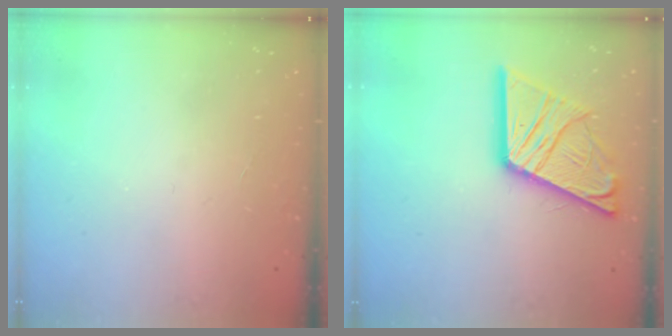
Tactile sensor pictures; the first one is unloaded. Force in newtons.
{"total": 20.1, "press": 20.0, "slide": 2.3}